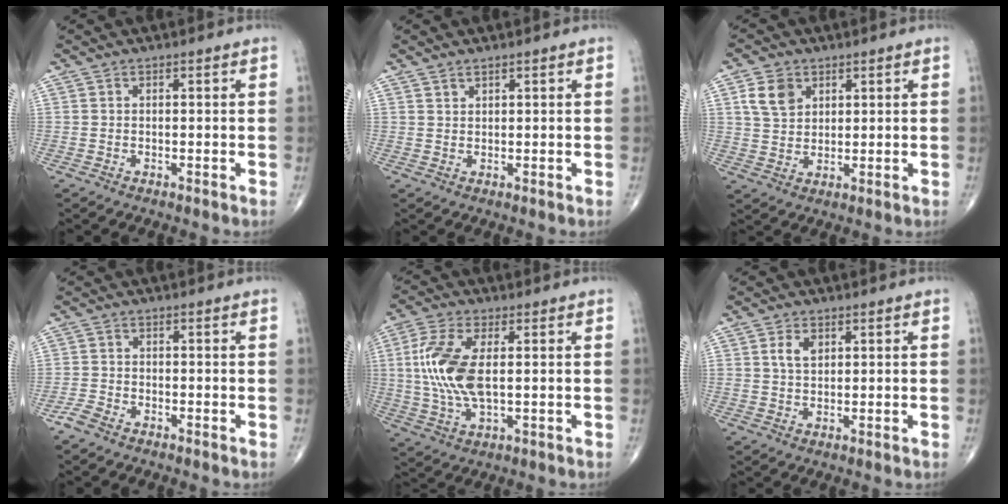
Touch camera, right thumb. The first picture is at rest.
{"total": 1.1, "force": [1.0, 0.3, 0.4], "torque": [0.000, -0.007, 0.017]}
{"total": 6.2, "force": [2.6, 4.6, 3.2], "torque": [-0.044, -0.008, 0.052]}
{"total": 2.6, "force": [-2.0, 1.1, 1.2], "torque": [-0.034, 0.004, -0.042]}
{"total": 12.4, "force": [1.2, 5.6, 11.0], "torque": [-0.249, -0.002, 0.025]}
{"total": 3.5, "force": [1.2, 2.2, 2.4], "torque": [-0.039, -0.002, 0.024]}